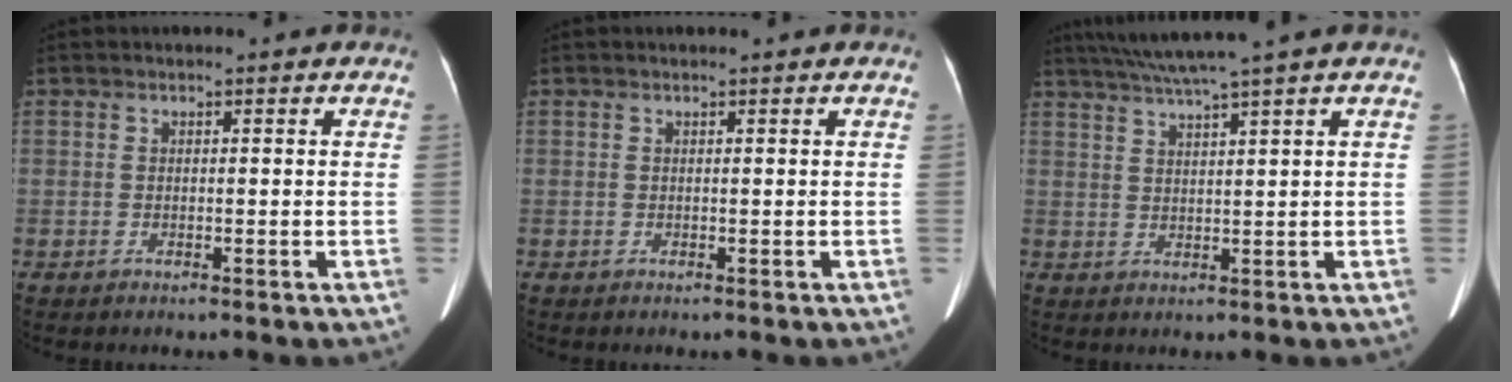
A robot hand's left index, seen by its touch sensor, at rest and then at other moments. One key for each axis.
{"total": 0.0}
{"total": 6.8, "fx": 5.5, "fy": -1.9, "fz": 3.6, "tx": -0.061, "ty": 0.015, "tz": 0.095}